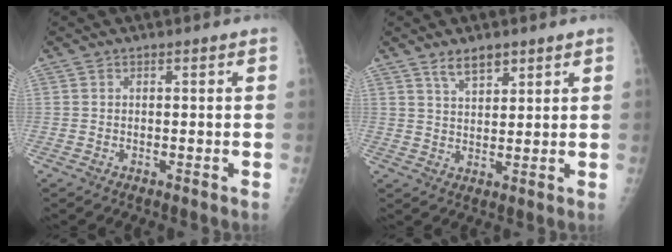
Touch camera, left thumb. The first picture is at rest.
{"total": 4.4, "force": [3.1, 1.9, 2.4], "torque": [-0.030, -0.020, 0.059]}